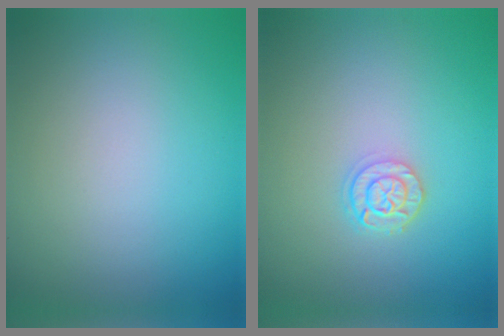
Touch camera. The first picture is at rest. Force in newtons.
{"total": 2.2, "press": 1.8, "slide": 1.2}